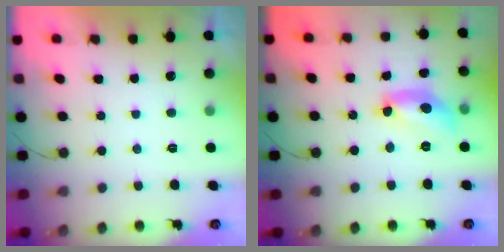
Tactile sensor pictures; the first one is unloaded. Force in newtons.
{"total": 14.6, "press": 14.5, "slide": 1.0}